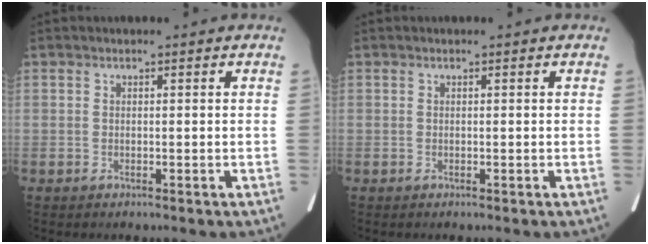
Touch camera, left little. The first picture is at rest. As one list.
[{"total": 0.0}]